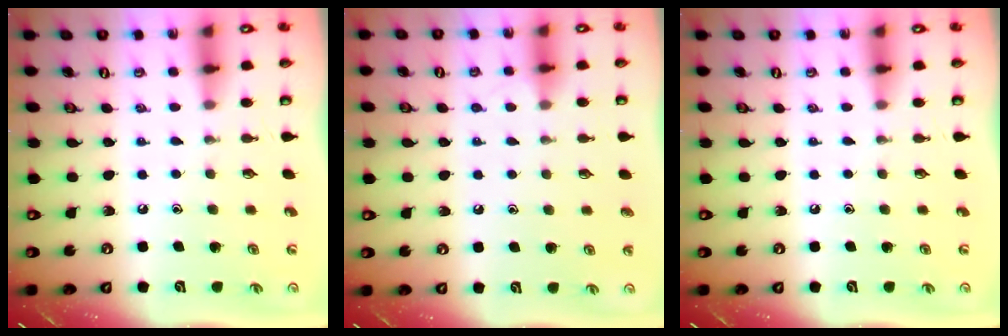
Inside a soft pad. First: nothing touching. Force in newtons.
{"total": 2.6, "press": 2.5, "slide": 0.3}
{"total": 0.0}